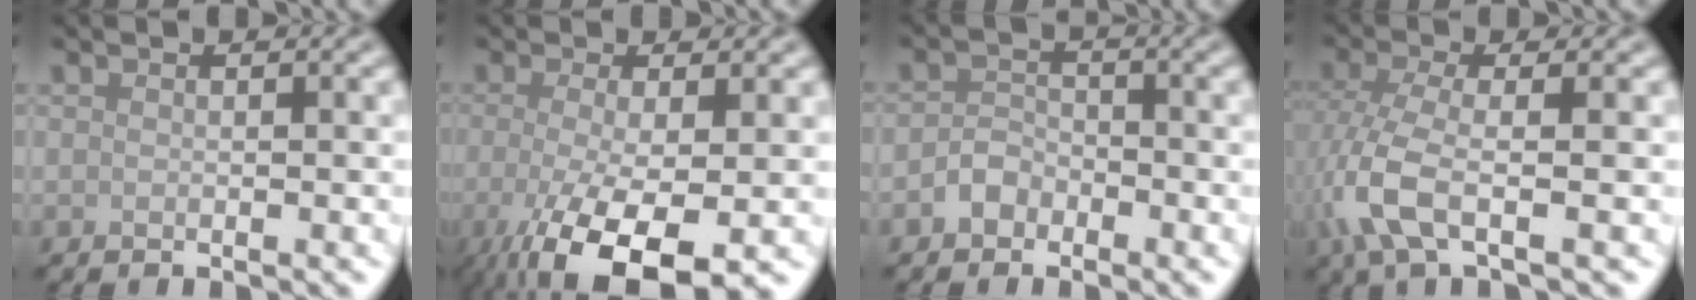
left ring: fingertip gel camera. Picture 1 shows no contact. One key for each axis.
{"total": 8.3, "fx": -3.4, "fy": 2.7, "fz": 7.1, "tx": -0.146, "ty": -0.023, "tz": -0.055}
{"total": 1.8, "fx": -1.1, "fy": 1.3, "fz": 0.5, "tx": -0.006, "ty": 0.008, "tz": -0.023}
{"total": 4.8, "fx": -1.6, "fy": 1.4, "fz": 4.3, "tx": -0.106, "ty": -0.008, "tz": -0.041}